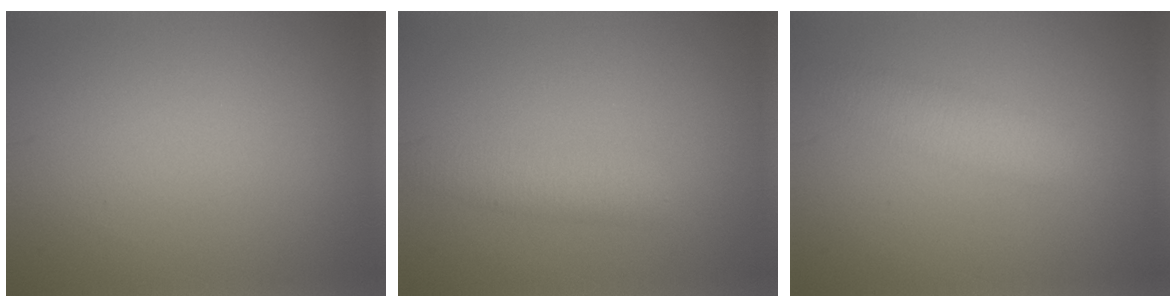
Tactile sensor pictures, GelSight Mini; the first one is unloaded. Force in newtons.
{"total": 1.9, "press": 1.9, "slide": 0.1}
{"total": 2.7, "press": 2.7, "slide": 0.1}